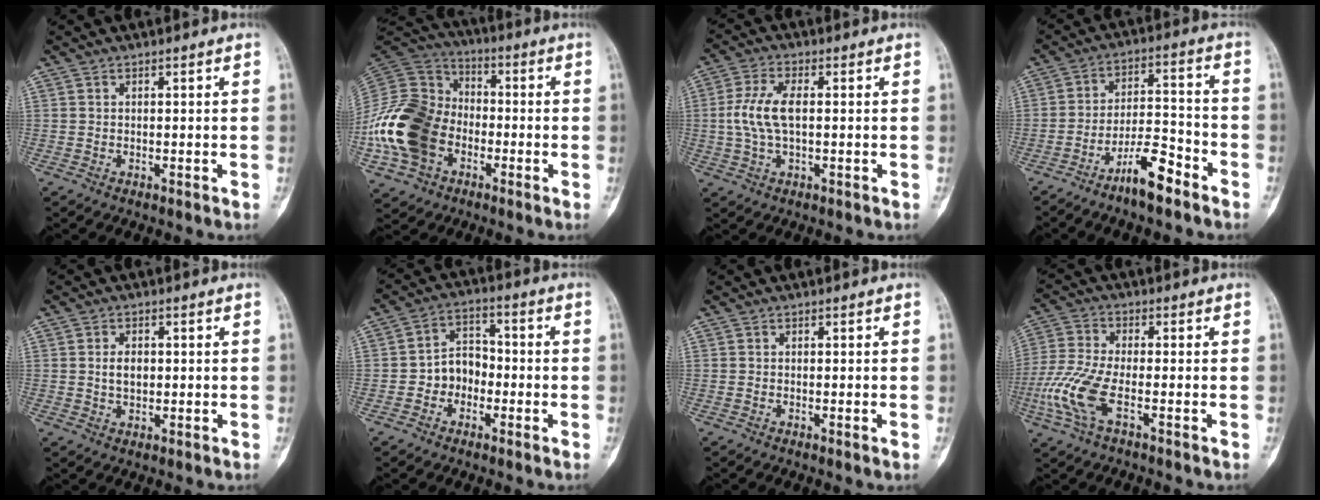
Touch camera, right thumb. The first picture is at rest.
{"total": 21.3, "force": [-5.8, 15.8, 13.1], "torque": [-0.270, 0.044, -0.108]}
{"total": 7.9, "force": [0.2, 3.6, 7.0], "torque": [-0.162, 0.012, 0.004]}
{"total": 9.1, "force": [-6.4, 2.3, 6.1], "torque": [-0.103, 0.056, -0.115]}
{"total": 3.4, "force": [0.2, 2.3, 2.5], "torque": [-0.034, 0.000, 0.006]}
{"total": 6.9, "force": [-1.9, 5.5, 3.6], "torque": [-0.030, 0.033, -0.045]}
{"total": 0.6, "force": [-0.1, -0.1, 0.5], "torque": [-0.007, -0.001, -0.001]}
{"total": 9.4, "force": [-3.5, 3.0, 8.2], "torque": [-0.212, 0.006, -0.076]}